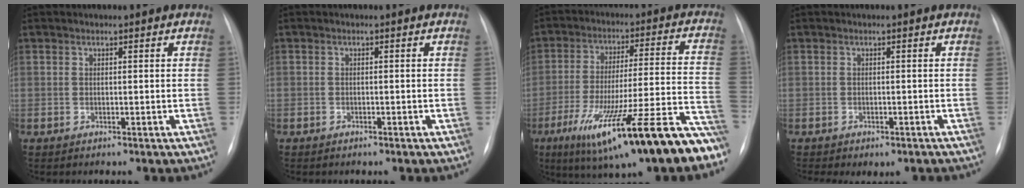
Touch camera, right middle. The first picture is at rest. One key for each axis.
{"total": 0.7, "fx": -0.5, "fy": 0.5, "fz": 0.1, "tx": -0.007, "ty": 0.003, "tz": -0.010}
{"total": 23.9, "fx": -15.0, "fy": 2.4, "fz": 18.4, "tx": -0.223, "ty": -0.012, "tz": -0.237}
{"total": 5.1, "fx": -3.9, "fy": 2.3, "fz": 2.3, "tx": -0.025, "ty": 0.009, "tz": -0.044}